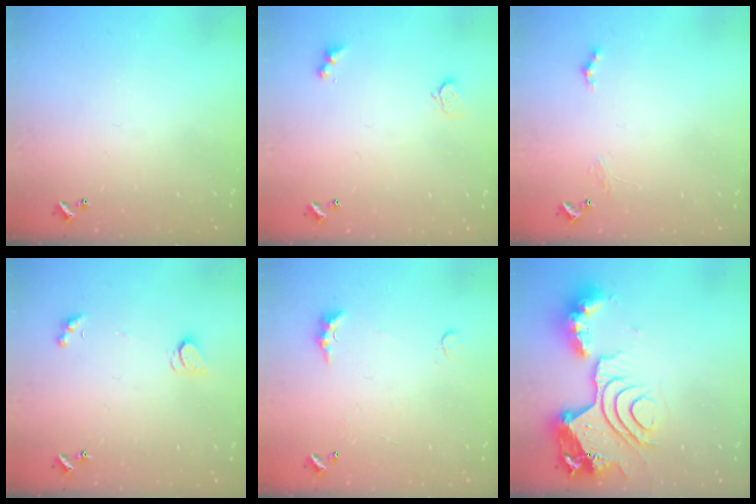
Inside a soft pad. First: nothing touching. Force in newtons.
{"total": 3.0, "press": 3.0, "slide": 0.5}
{"total": 0.0}
{"total": 2.4, "press": 2.4, "slide": 0.4}
{"total": 0.8, "press": 0.7, "slide": 0.4}
{"total": 16.7, "press": 16.6, "slide": 1.7}